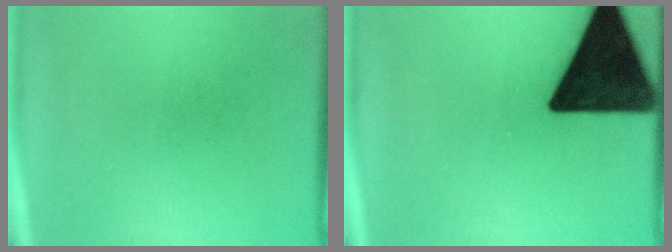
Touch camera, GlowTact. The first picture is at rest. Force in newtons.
{"total": 19.6}